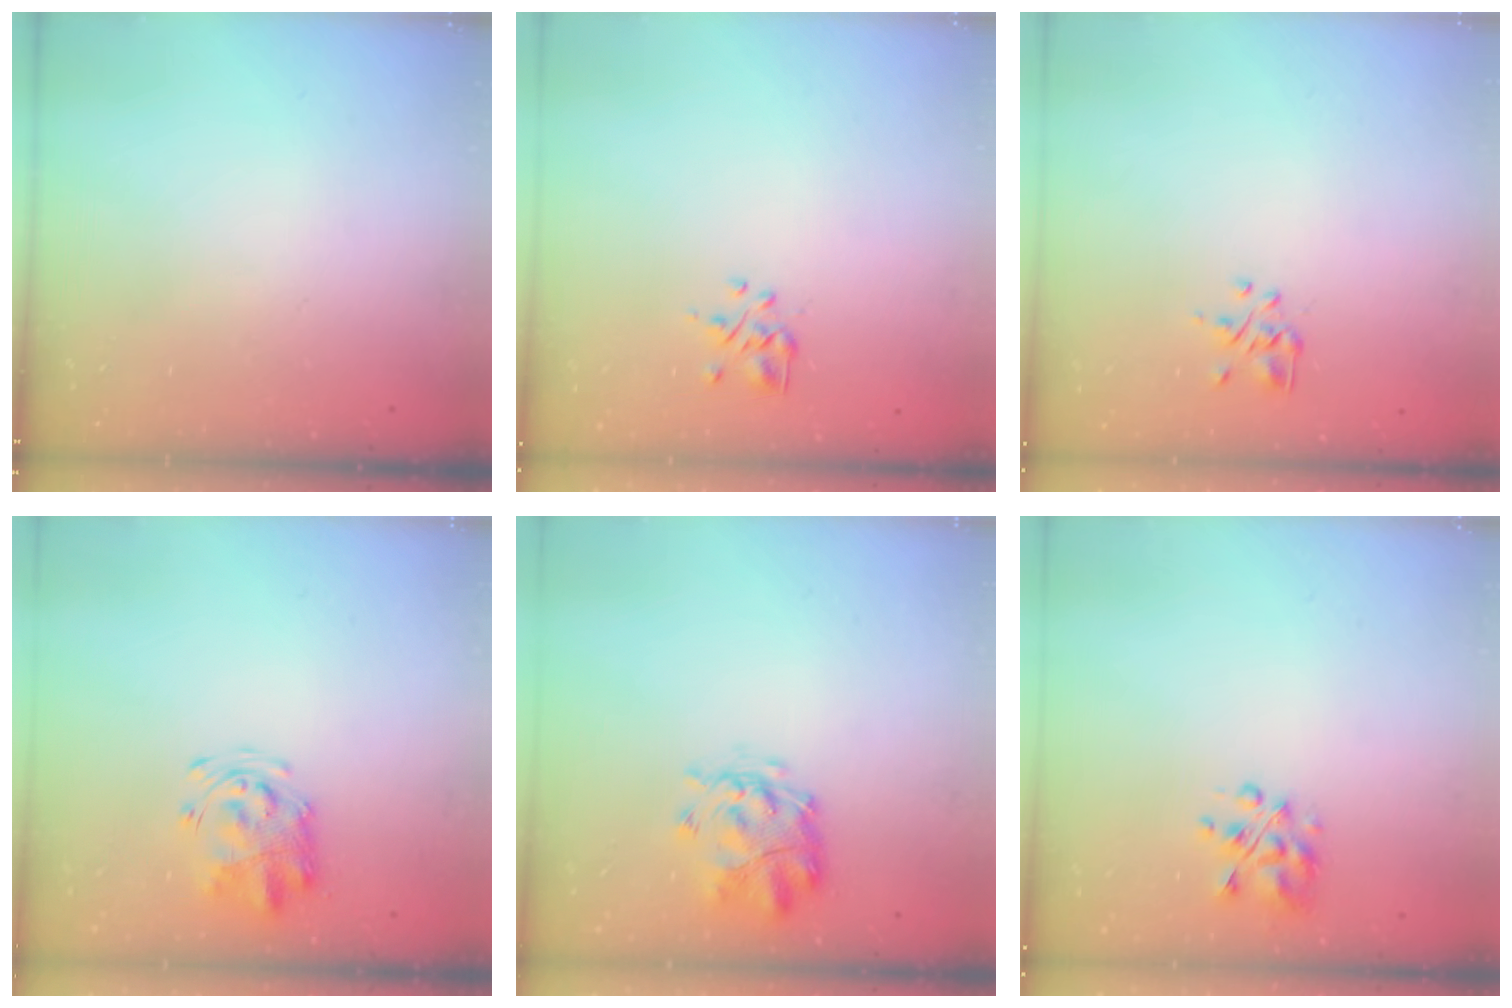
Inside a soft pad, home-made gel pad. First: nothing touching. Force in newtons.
{"total": 2.3, "press": 2.1, "slide": 0.9}
{"total": 1.5, "press": 1.3, "slide": 0.7}
{"total": 4.1, "press": 4.1, "slide": 0.7}
{"total": 3.9, "press": 3.5, "slide": 1.7}
{"total": 6.4, "press": 6.2, "slide": 1.3}